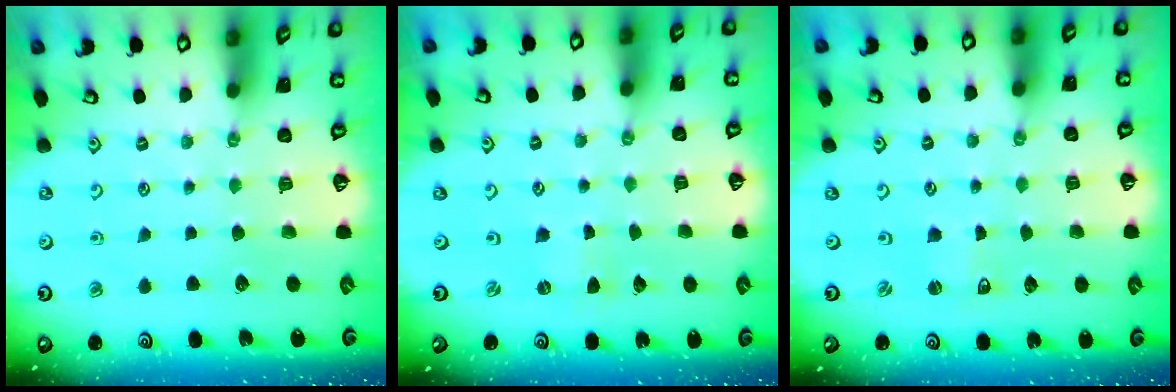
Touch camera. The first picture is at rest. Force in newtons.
{"total": 0.0}
{"total": 1.2, "press": 1.2, "slide": 0.2}